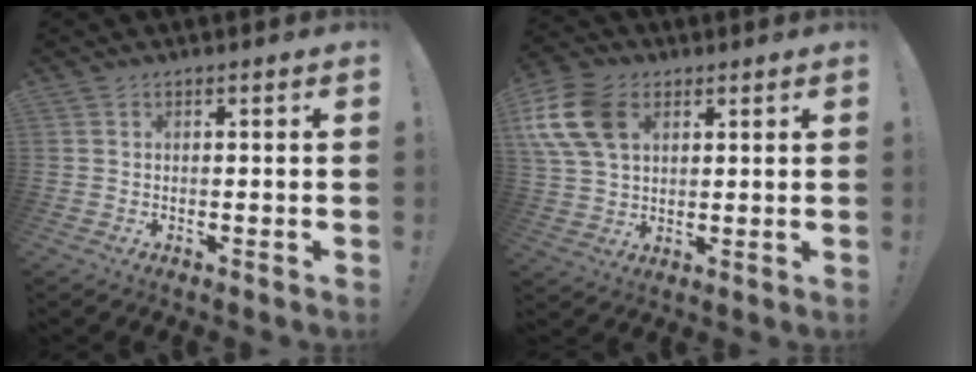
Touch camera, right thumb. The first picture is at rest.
{"total": 15.5, "force": [5.3, 10.8, 9.8], "torque": [-0.201, -0.012, 0.103]}